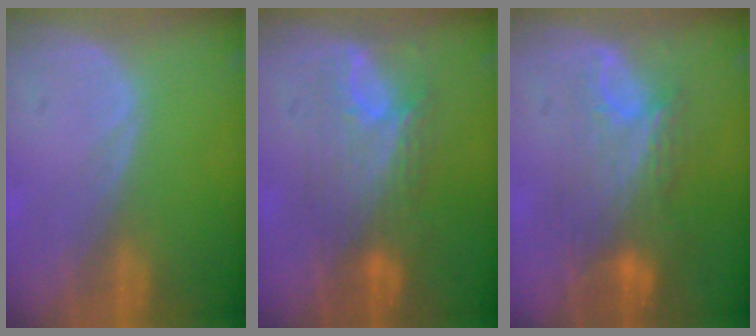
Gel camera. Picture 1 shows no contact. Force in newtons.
{"total": 7.4, "press": 7.2, "slide": 1.6}
{"total": 9.2, "press": 8.0, "slide": 4.5}